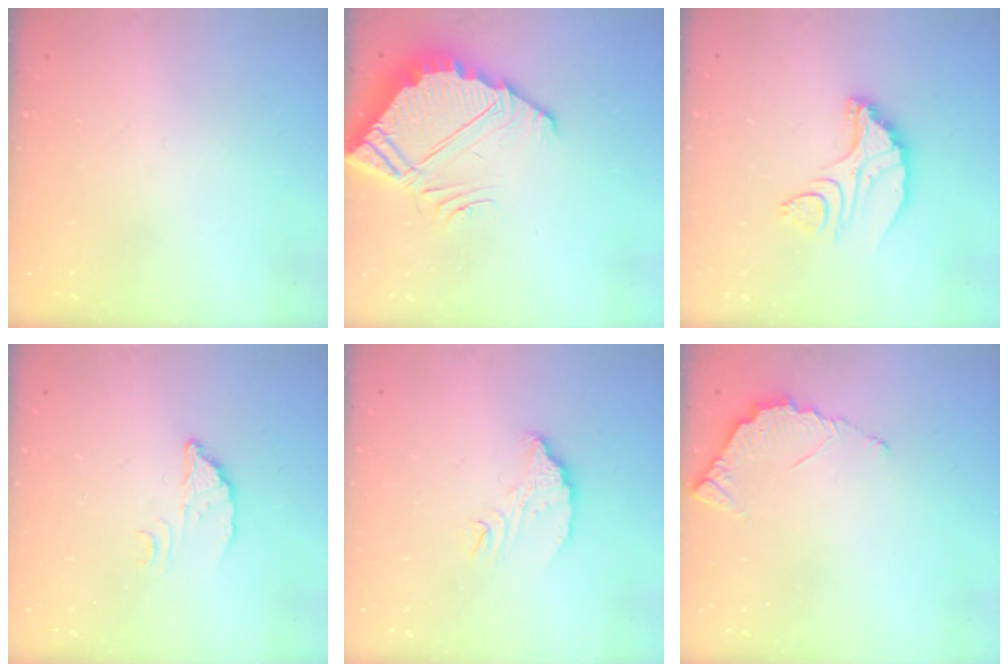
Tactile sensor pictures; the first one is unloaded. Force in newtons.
{"total": 6.9, "press": 6.9, "slide": 0.3}
{"total": 8.9, "press": 8.8, "slide": 0.8}
{"total": 2.8, "press": 2.8, "slide": 0.2}
{"total": 7.1, "press": 7.1, "slide": 0.4}
{"total": 4.0, "press": 4.0, "slide": 0.3}